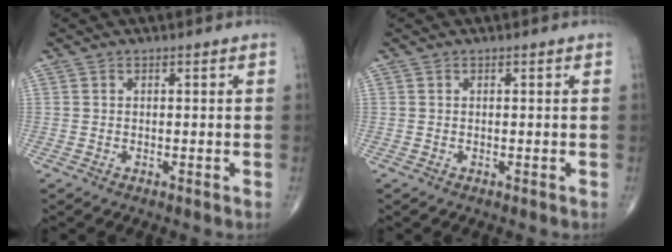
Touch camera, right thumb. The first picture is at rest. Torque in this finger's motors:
{"motor_torque": [-0.15, 0.28, 0.09, 0.09, 0.00]}